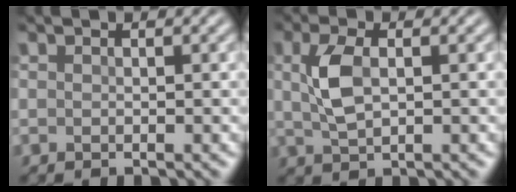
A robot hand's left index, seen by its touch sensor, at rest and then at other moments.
{"total": 3.6, "force": [0.3, 1.8, 3.1], "torque": [-0.070, 0.007, 0.008]}